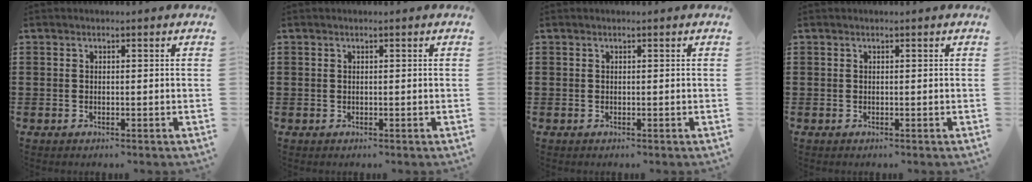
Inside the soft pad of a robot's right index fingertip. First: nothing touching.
{"total": 0.0}
{"total": 0.0}
{"total": 0.0}